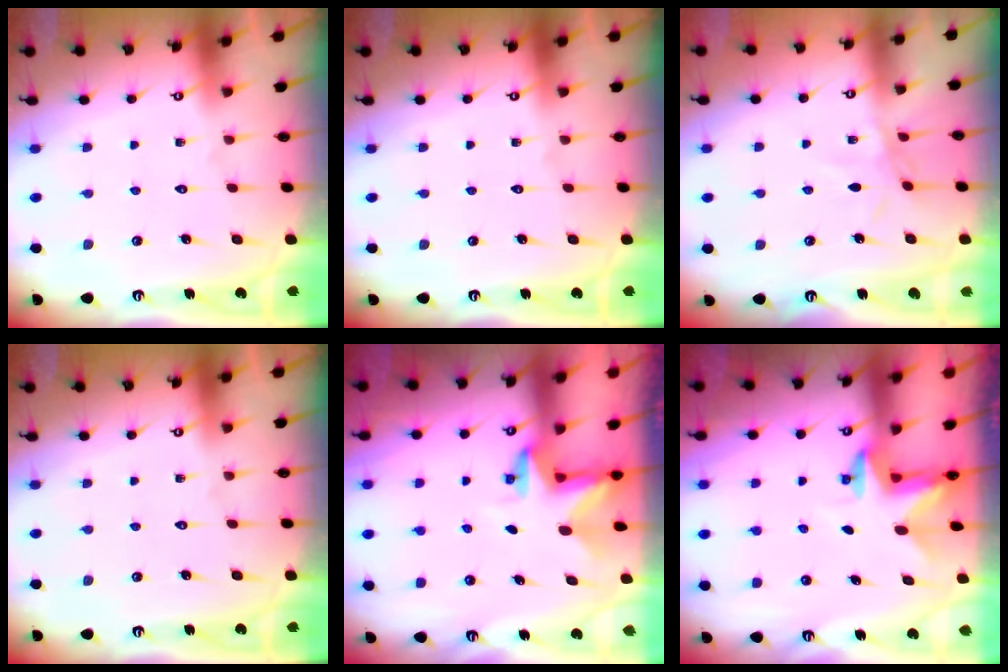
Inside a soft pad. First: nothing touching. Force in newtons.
{"total": 0.0}
{"total": 2.8, "press": 2.7, "slide": 0.5}
{"total": 0.0}
{"total": 2.9, "press": 2.9, "slide": 0.2}
{"total": 2.4, "press": 2.3, "slide": 0.4}